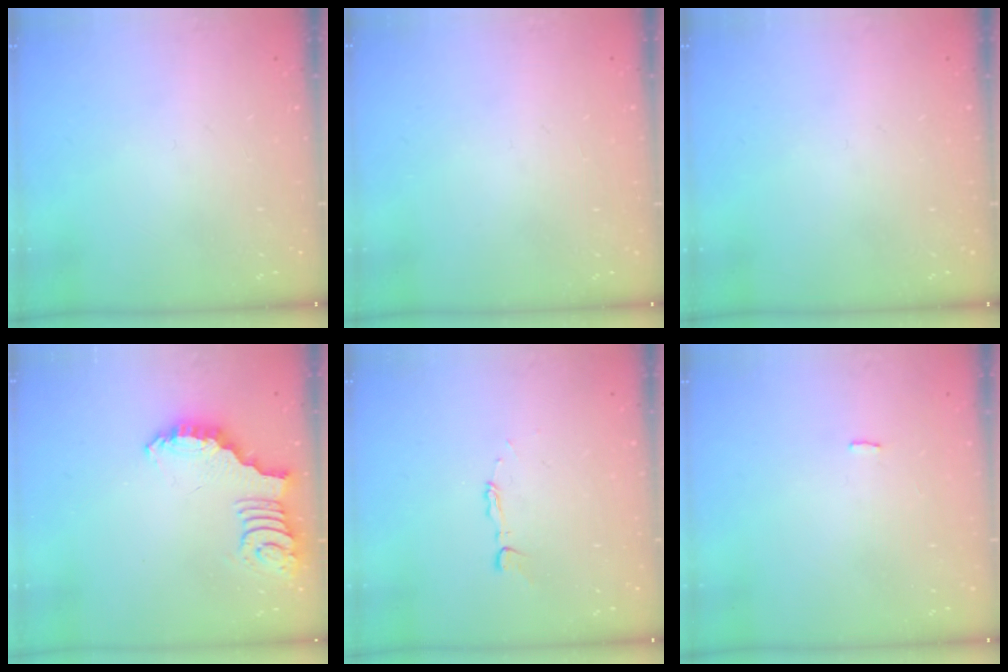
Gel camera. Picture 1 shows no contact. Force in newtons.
{"total": 0.0}
{"total": 0.0}
{"total": 2.6, "press": 2.6, "slide": 0.5}
{"total": 3.0, "press": 3.0, "slide": 0.2}
{"total": 1.5, "press": 1.4, "slide": 0.3}